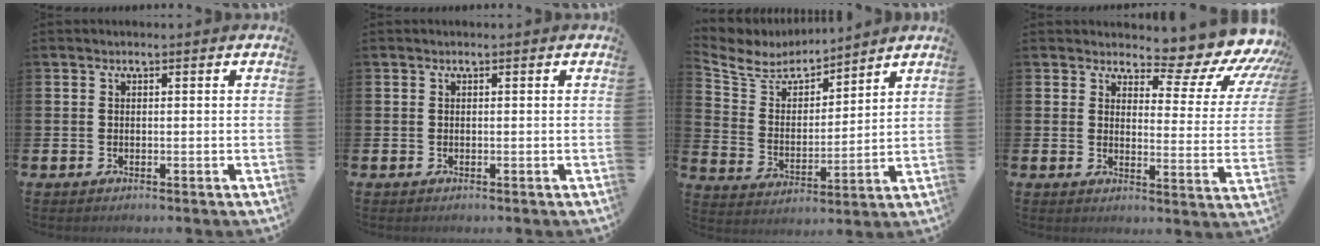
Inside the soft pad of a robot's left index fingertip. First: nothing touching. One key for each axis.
{"total": 0.0}
{"total": 6.0, "fx": 5.6, "fy": 1.7, "fz": 0.9, "tx": -0.060, "ty": -0.044, "tz": 0.096}
{"total": 6.4, "fx": 5.4, "fy": 2.4, "fz": 2.5, "tx": -0.034, "ty": -0.059, "tz": 0.081}